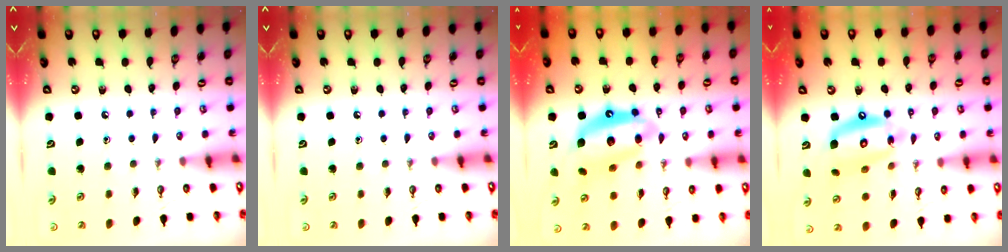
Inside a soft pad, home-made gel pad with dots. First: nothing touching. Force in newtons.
{"total": 0.0}
{"total": 14.5, "press": 14.5, "slide": 1.4}
{"total": 14.4, "press": 14.3, "slide": 1.7}